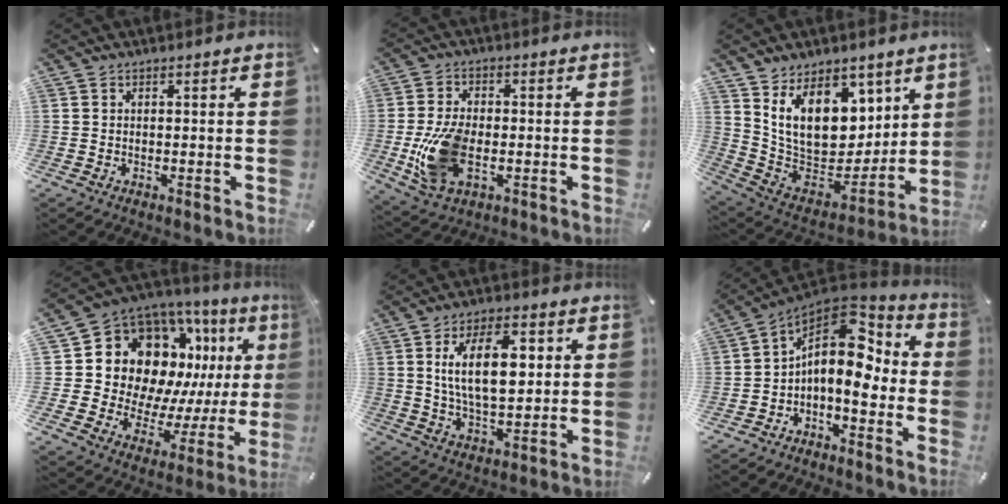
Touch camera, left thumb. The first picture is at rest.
{"total": 13.0, "force": [-2.5, 7.9, 10.0], "torque": [-0.223, -0.007, -0.040]}
{"total": 16.7, "force": [7.7, 11.8, 9.1], "torque": [-0.162, -0.080, 0.149]}
{"total": 18.0, "force": [8.3, 12.9, 9.4], "torque": [-0.160, -0.086, 0.171]}
{"total": 14.8, "force": [3.4, 7.8, 12.1], "torque": [-0.221, -0.007, 0.050]}
{"total": 13.4, "force": [0.4, 8.5, 10.3], "torque": [-0.161, -0.017, 0.001]}